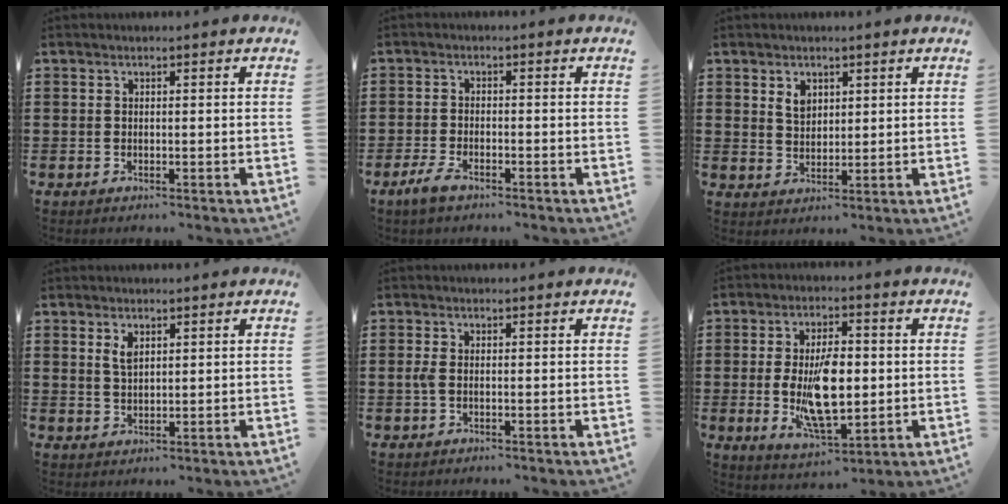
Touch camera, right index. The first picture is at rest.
{"total": 2.7, "force": [-1.9, 1.0, 1.6], "torque": [-0.041, 0.000, -0.042]}
{"total": 3.0, "force": [1.6, 2.1, 1.5], "torque": [-0.036, 0.007, 0.030]}
{"total": 2.3, "force": [1.3, 1.1, 1.6], "torque": [-0.036, 0.002, 0.024]}
{"total": 1.5, "force": [-0.3, 0.5, 1.3], "torque": [-0.041, -0.006, -0.010]}
{"total": 11.1, "force": [-0.5, 5.0, 9.9], "torque": [-0.193, -0.013, -0.013]}